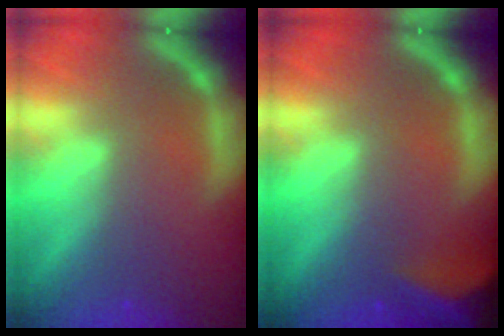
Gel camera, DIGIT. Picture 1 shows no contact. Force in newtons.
{"total": 8.5}